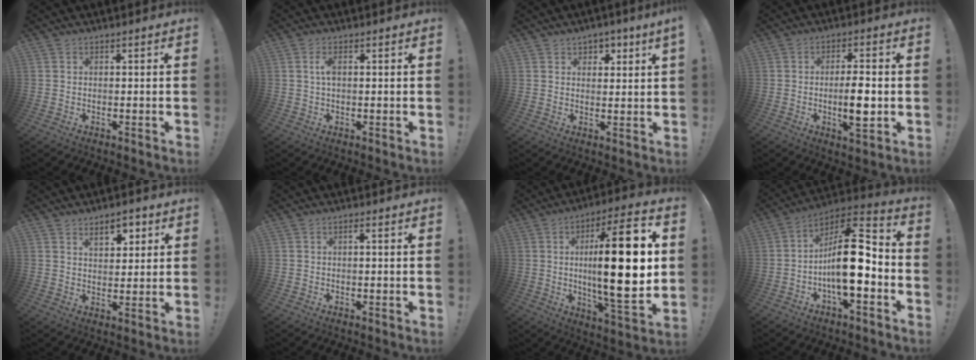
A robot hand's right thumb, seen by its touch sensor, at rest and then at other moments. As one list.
[{"total": 2.8, "force": [0.4, 1.2, 2.4], "torque": [-0.034, -0.001, 0.002]}, {"total": 2.3, "force": [1.7, 1.1, 1.2], "torque": [-0.017, -0.004, 0.028]}, {"total": 8.3, "force": [-1.5, 2.2, 7.9], "torque": [-0.130, -0.001, -0.029]}, {"total": 7.1, "force": [4.0, 3.7, 4.6], "torque": [-0.055, -0.014, 0.067]}, {"total": 0.8, "force": [-0.2, 0.0, 0.8], "torque": [-0.017, 0.003, -0.004]}, {"total": 25.9, "force": [1.9, 6.8, 25.0], "torque": [-0.402, -0.015, 0.020]}, {"total": 18.8, "force": [-3.2, 7.3, 17.0], "torque": [-0.292, 0.023, -0.049]}]